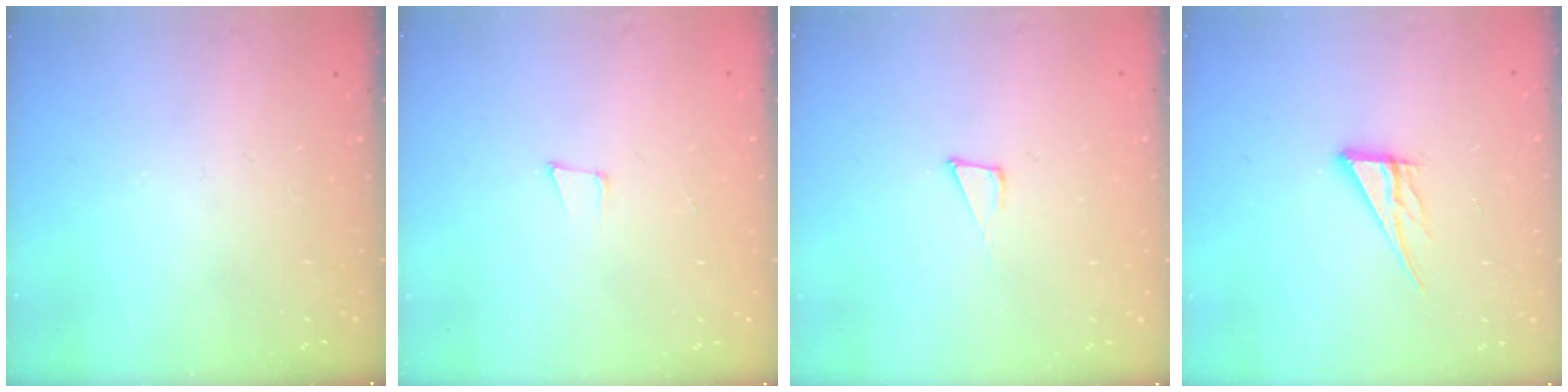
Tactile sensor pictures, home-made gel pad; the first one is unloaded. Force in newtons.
{"total": 5.0, "press": 4.2, "slide": 2.7}
{"total": 6.3, "press": 6.1, "slide": 1.2}
{"total": 9.3, "press": 9.2, "slide": 0.9}